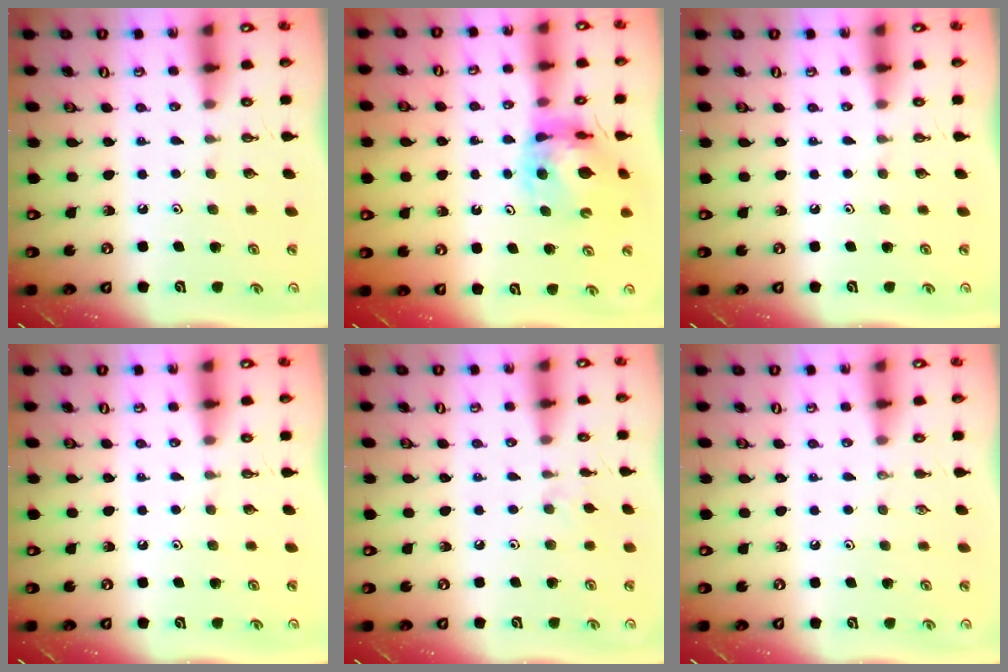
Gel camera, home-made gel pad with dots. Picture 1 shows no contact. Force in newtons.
{"total": 12.2, "press": 12.1, "slide": 1.4}
{"total": 0.0}
{"total": 0.0}
{"total": 1.9, "press": 1.9, "slide": 0.4}
{"total": 0.0}